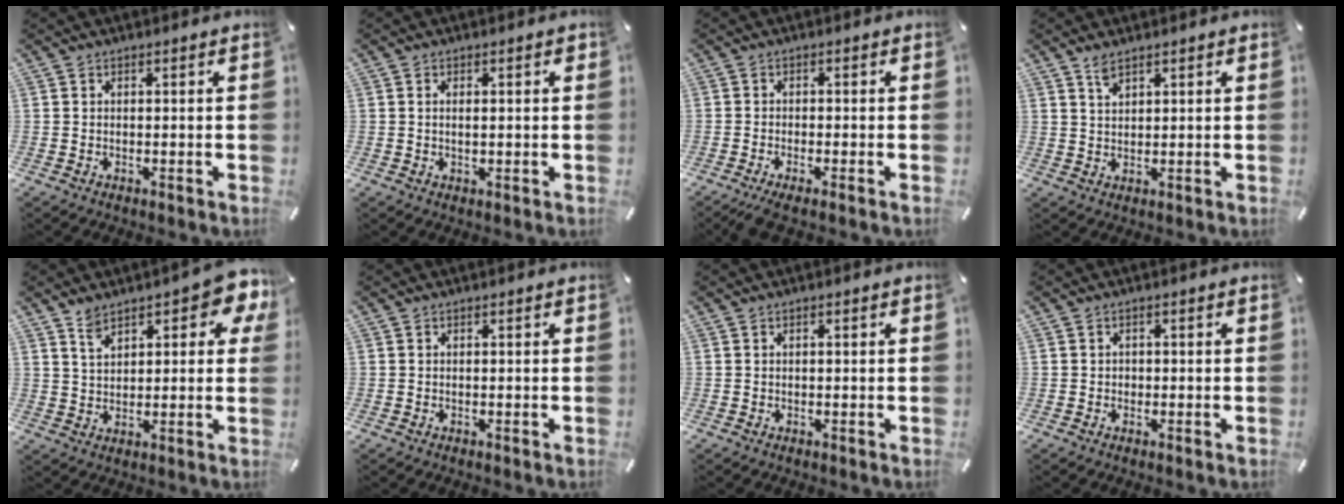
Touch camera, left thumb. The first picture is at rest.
{"total": 1.9, "force": [0.2, 0.7, 1.7], "torque": [-0.034, 0.004, 0.001]}
{"total": 2.5, "force": [-1.4, 0.2, 2.1], "torque": [-0.040, -0.004, -0.026]}
{"total": 2.8, "force": [2.0, 1.0, 1.7], "torque": [-0.037, 0.000, 0.037]}
{"total": 10.5, "force": [6.4, 5.1, 6.6], "torque": [-0.093, -0.025, 0.111]}
{"total": 0.0}
{"total": 0.5, "force": [0.1, 0.1, 0.5], "torque": [-0.009, 0.000, 0.001]}
{"total": 0.8, "force": [-0.2, 0.7, 0.4], "torque": [-0.008, 0.004, -0.007]}